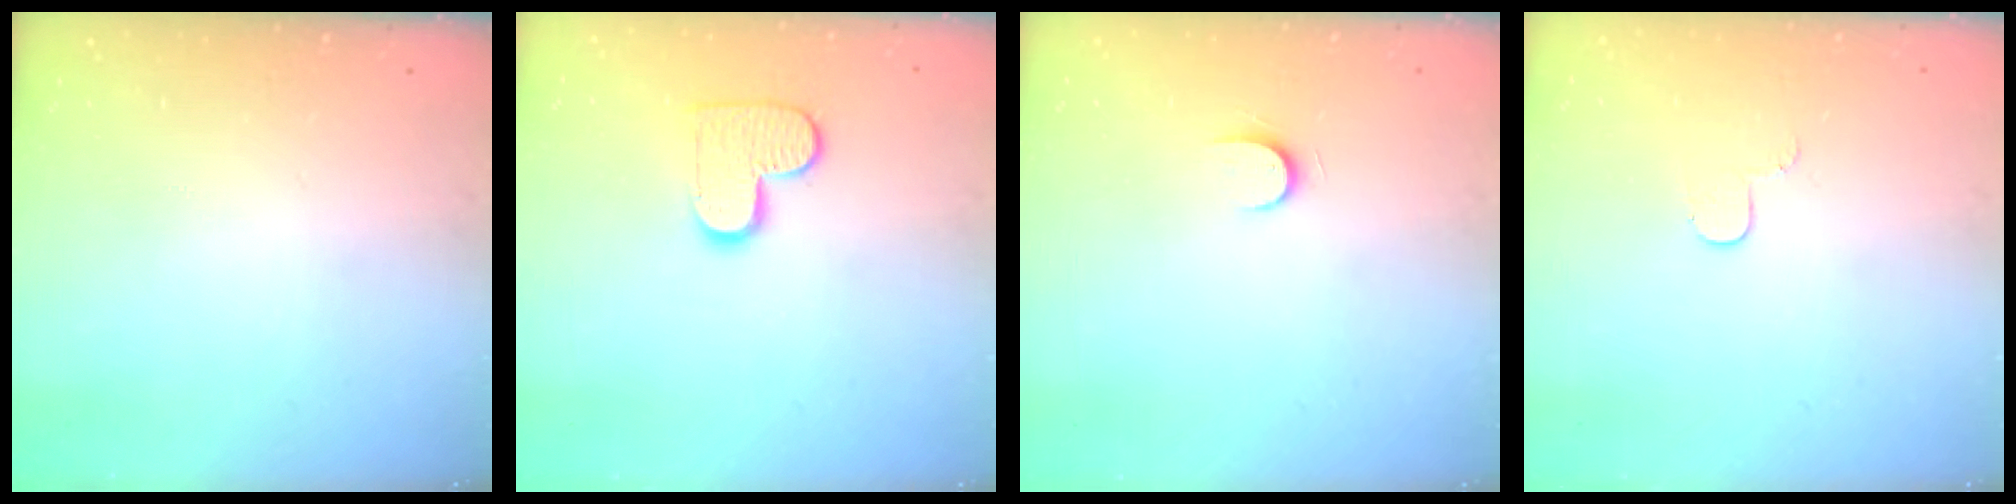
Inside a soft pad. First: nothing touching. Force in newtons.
{"total": 9.8, "press": 9.8, "slide": 0.6}
{"total": 5.2, "press": 5.2, "slide": 0.6}
{"total": 3.4, "press": 3.4, "slide": 0.4}